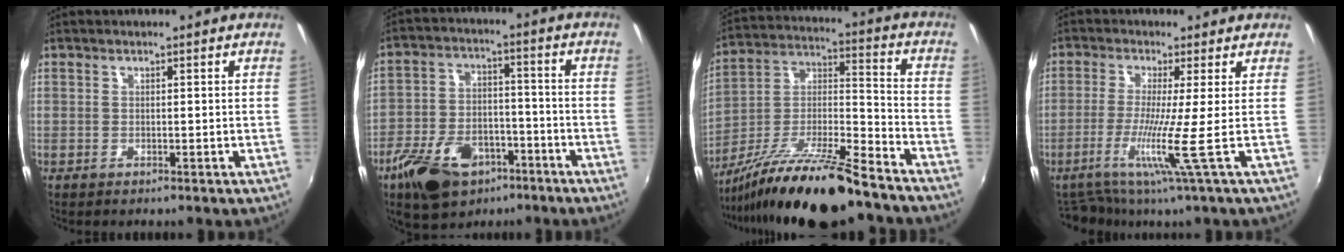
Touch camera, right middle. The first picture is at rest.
{"total": 15.4, "force": [-9.2, 8.9, 8.6], "torque": [-0.187, -0.003, -0.148]}
{"total": 19.4, "force": [-15.1, 2.5, 11.9], "torque": [-0.213, -0.008, -0.265]}
{"total": 6.6, "force": [-2.0, -1.6, 6.0], "torque": [-0.152, -0.015, -0.042]}